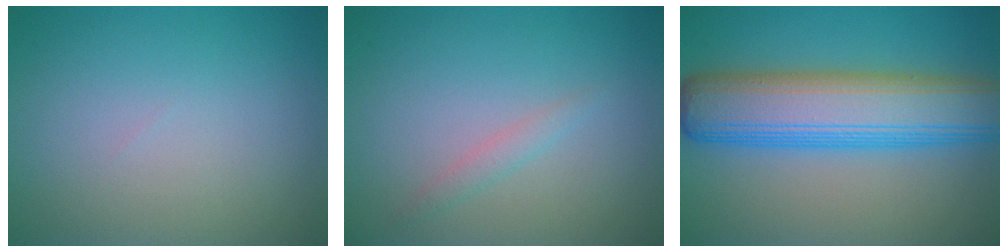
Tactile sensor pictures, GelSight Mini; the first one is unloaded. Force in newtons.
{"total": 1.1, "press": 1.1, "slide": 0.2}
{"total": 10.2, "press": 10.2, "slide": 0.2}